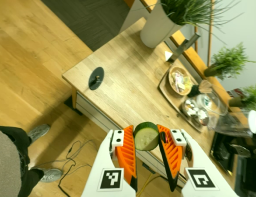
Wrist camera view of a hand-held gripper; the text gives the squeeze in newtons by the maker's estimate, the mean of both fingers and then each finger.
{"total": 8.9, "left": 9.4, "right": 8.4}